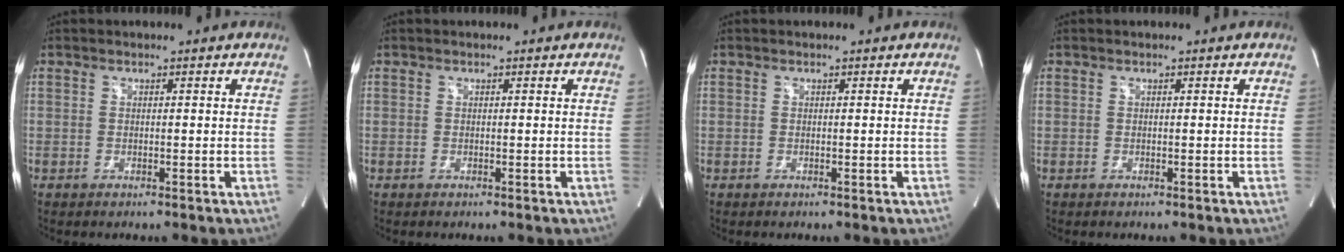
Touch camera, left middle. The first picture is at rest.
{"total": 0.0}
{"total": 0.0}
{"total": 0.0}